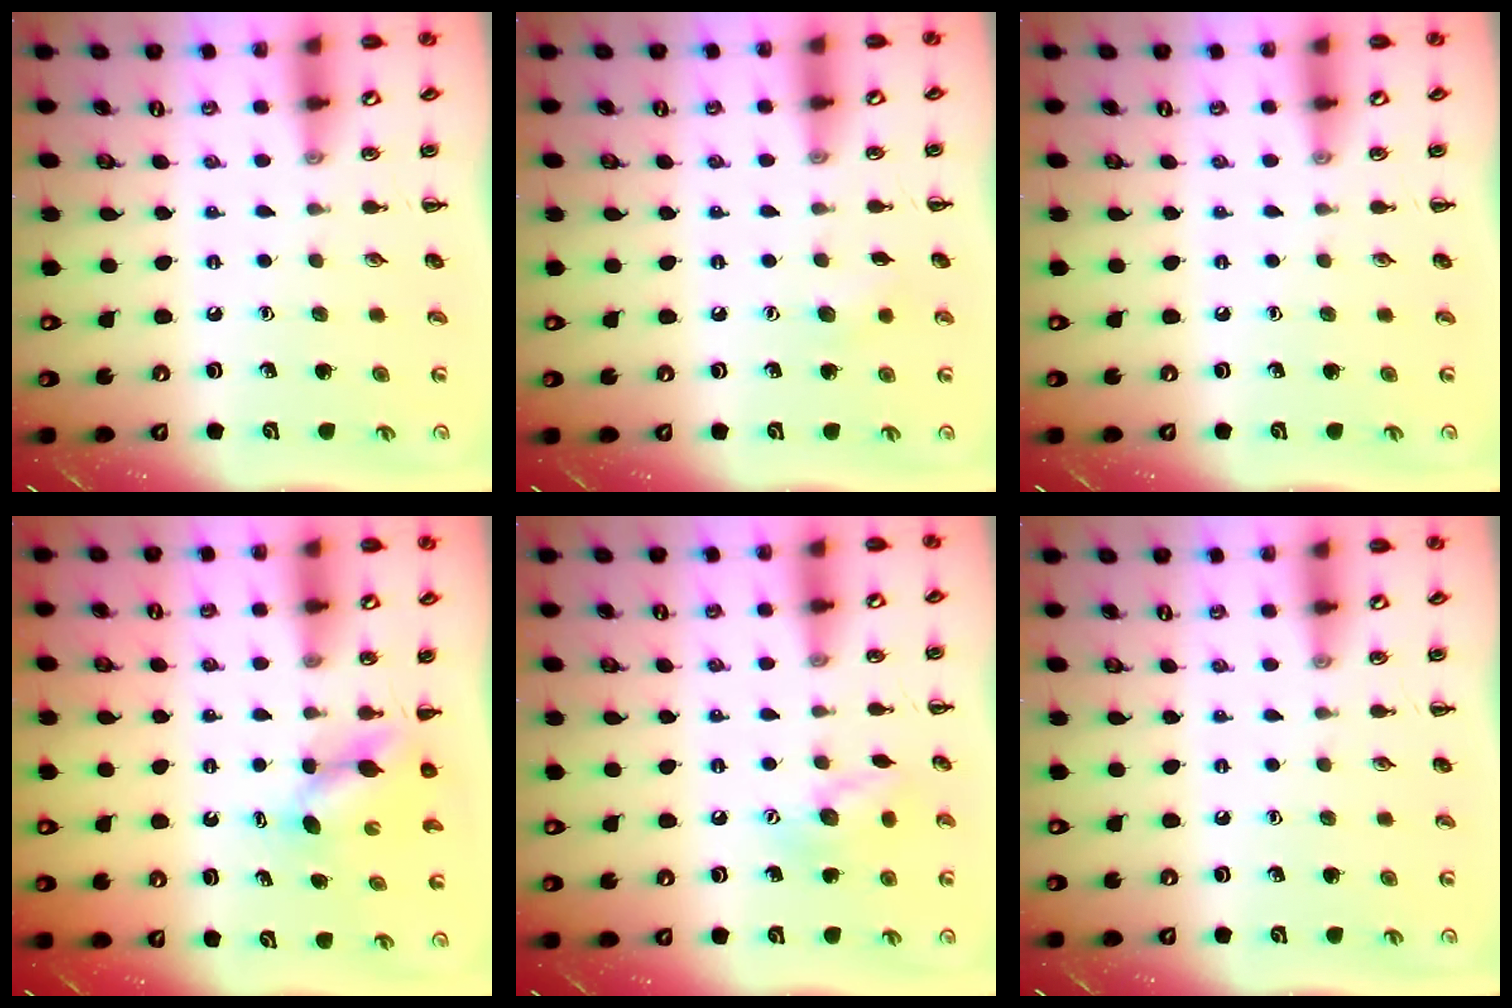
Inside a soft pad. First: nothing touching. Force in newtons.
{"total": 5.2, "press": 5.0, "slide": 1.4}
{"total": 0.0}
{"total": 4.2, "press": 4.2, "slide": 0.5}
{"total": 9.3, "press": 9.2, "slide": 0.7}
{"total": 0.0}